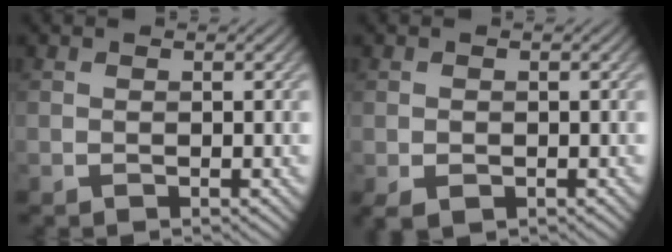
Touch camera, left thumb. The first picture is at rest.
{"total": 1.7, "force": [-0.7, 1.1, 1.1], "torque": [-0.024, -0.006, -0.011]}